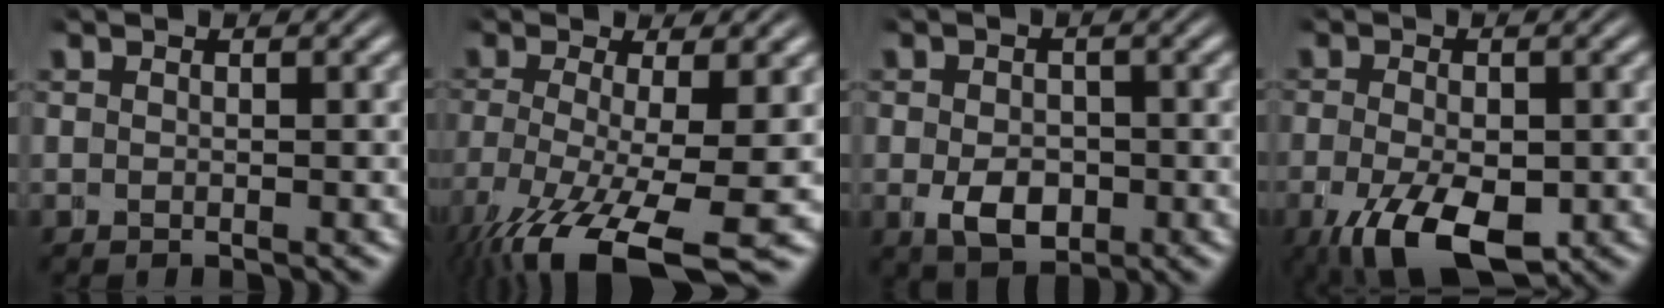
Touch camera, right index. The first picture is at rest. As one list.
[{"total": 8.2, "force": [-5.2, 2.7, 5.8], "torque": [-0.126, -0.054, -0.049]}, {"total": 3.6, "force": [-0.9, 2.5, 2.4], "torque": [-0.038, -0.023, -0.002]}, {"total": 8.0, "force": [-4.3, 3.4, 5.8], "torque": [-0.114, -0.048, -0.039]}]